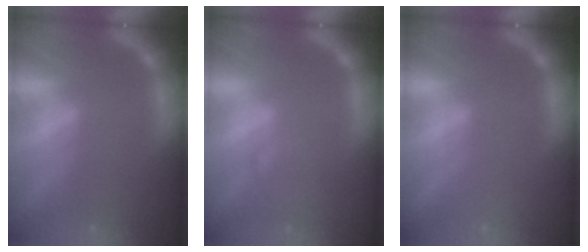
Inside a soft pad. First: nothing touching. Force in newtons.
{"total": 2.9}
{"total": 1.4}